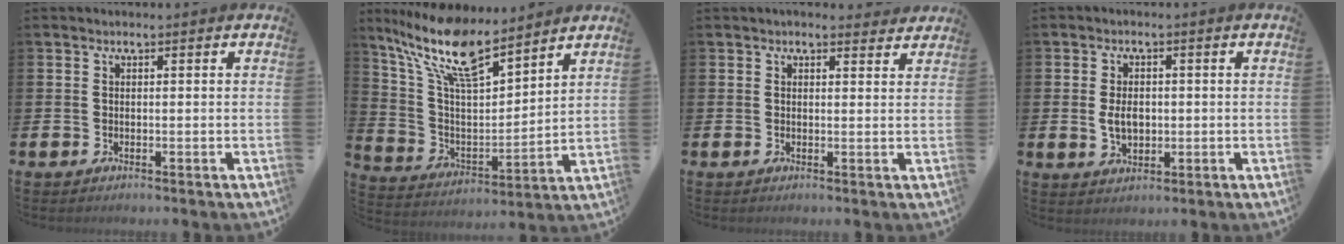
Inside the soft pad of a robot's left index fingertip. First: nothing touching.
{"total": 12.5, "force": [10.1, 3.1, 6.5], "torque": [-0.165, -0.048, 0.179]}
{"total": 2.0, "force": [1.9, 0.6, 0.1], "torque": [0.007, -0.008, 0.032]}
{"total": 3.6, "force": [0.1, 2.4, 2.7], "torque": [-0.034, 0.001, -0.004]}